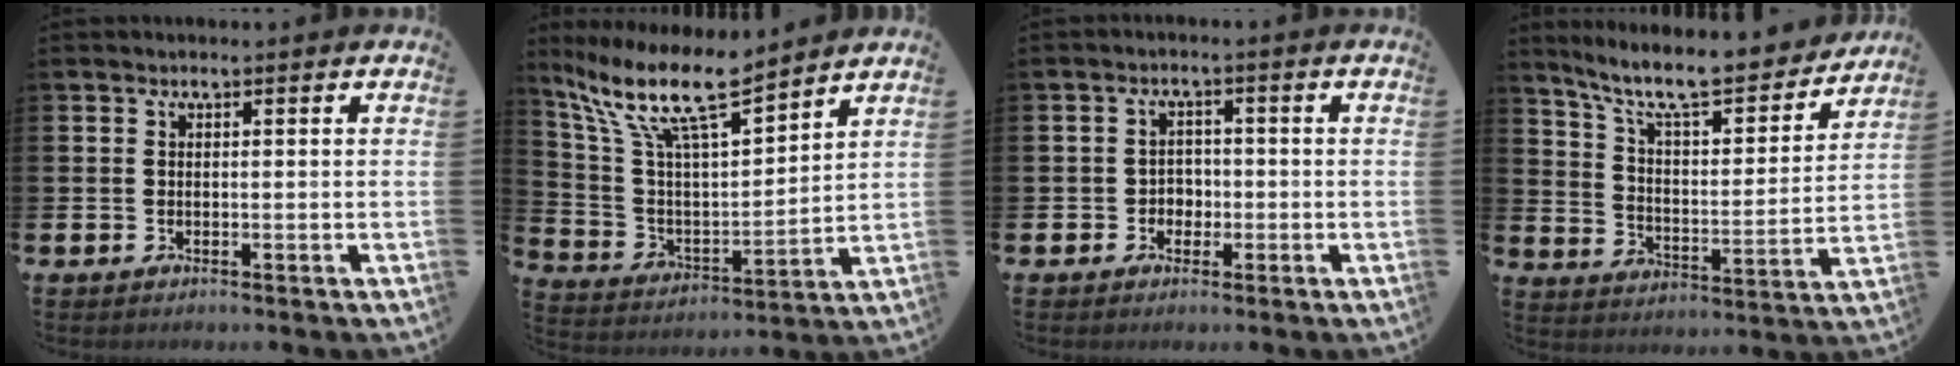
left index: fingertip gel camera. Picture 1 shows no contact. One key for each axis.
{"total": 12.3, "fx": 9.7, "fy": 2.5, "fz": 7.2, "tx": -0.179, "ty": -0.050, "tz": 0.168}
{"total": 2.4, "fx": -0.8, "fy": 2.1, "fz": 0.7, "tx": -0.018, "ty": 0.007, "tz": -0.021}
{"total": 10.5, "fx": 9.2, "fy": 2.0, "fz": 4.5, "tx": -0.113, "ty": -0.063, "tz": 0.156}